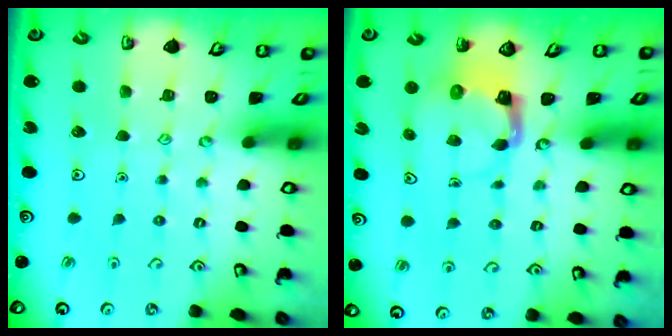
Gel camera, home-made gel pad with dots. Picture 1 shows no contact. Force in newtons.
{"total": 3.7, "press": 3.6, "slide": 0.6}